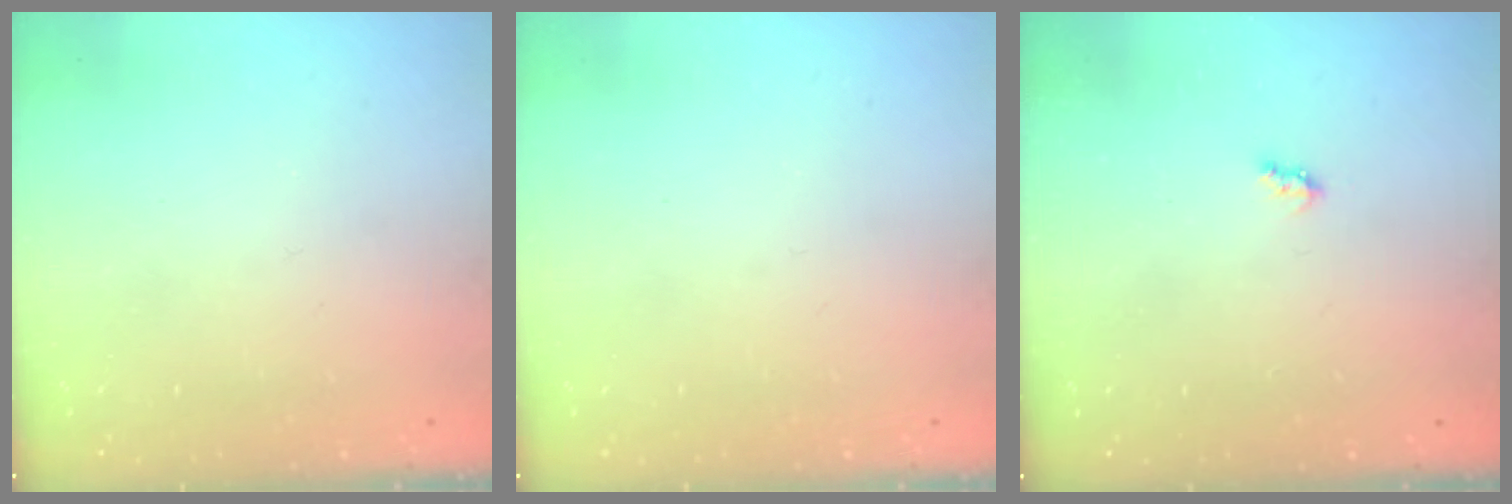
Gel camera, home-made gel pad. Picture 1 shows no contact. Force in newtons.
{"total": 0.0}
{"total": 2.6, "press": 2.6, "slide": 0.4}